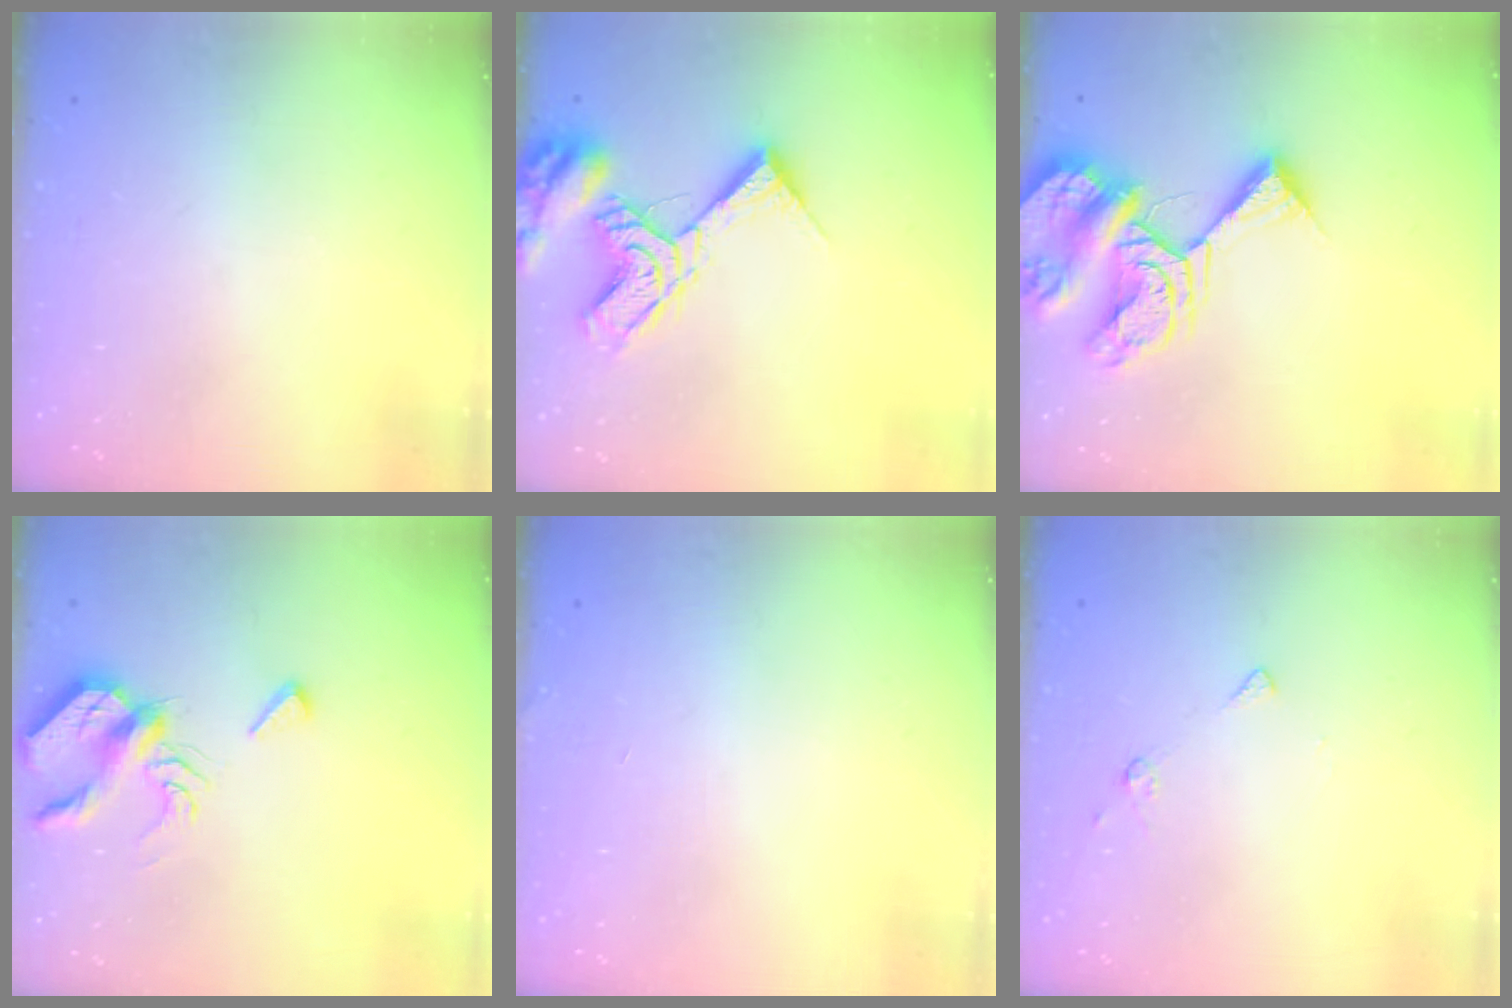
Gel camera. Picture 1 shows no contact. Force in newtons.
{"total": 12.9, "press": 12.8, "slide": 1.6}
{"total": 14.0, "press": 13.9, "slide": 1.7}
{"total": 8.4, "press": 8.4, "slide": 0.9}
{"total": 1.7, "press": 1.7, "slide": 0.1}
{"total": 4.9, "press": 4.8, "slide": 0.6}